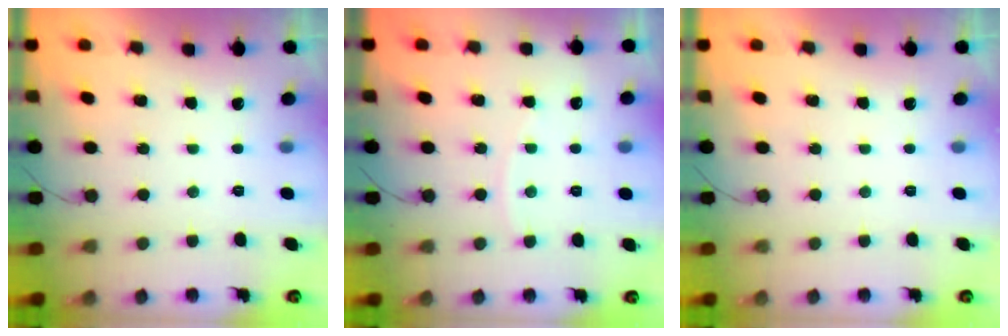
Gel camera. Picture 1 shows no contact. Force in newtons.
{"total": 3.5, "press": 3.5, "slide": 0.6}
{"total": 0.0}